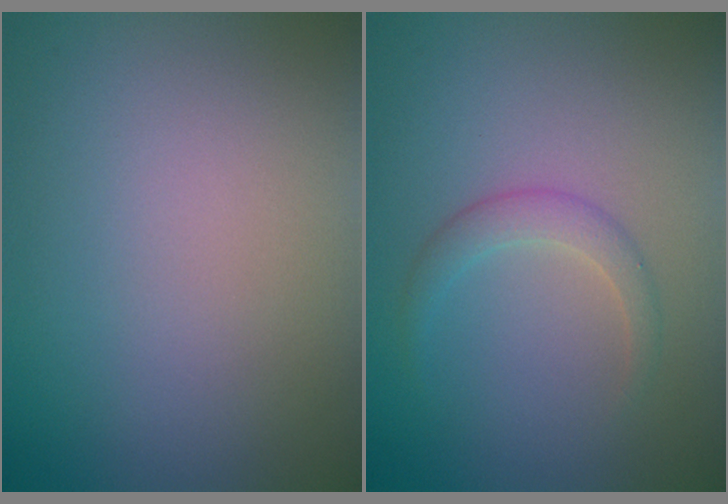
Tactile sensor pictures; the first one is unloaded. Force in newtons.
{"total": 1.7, "press": 1.7, "slide": 0.0}